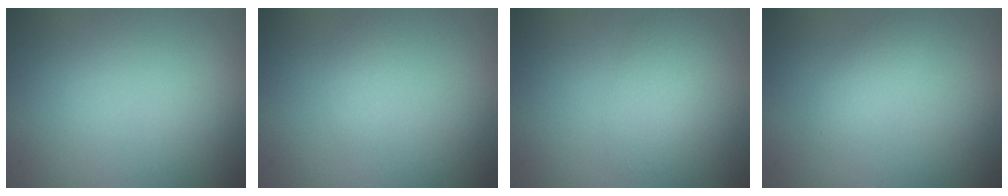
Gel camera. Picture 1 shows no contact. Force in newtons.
{"total": 0.8, "press": 0.8, "slide": 0.0}
{"total": 2.4, "press": 2.4, "slide": 0.1}
{"total": 1.6, "press": 1.6, "slide": 0.1}